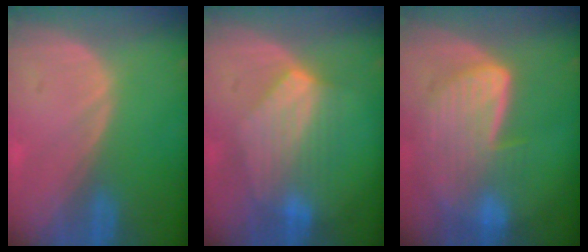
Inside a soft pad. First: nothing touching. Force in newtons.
{"total": 6.9, "press": 6.9, "slide": 0.2}
{"total": 8.6, "press": 7.7, "slide": 3.8}